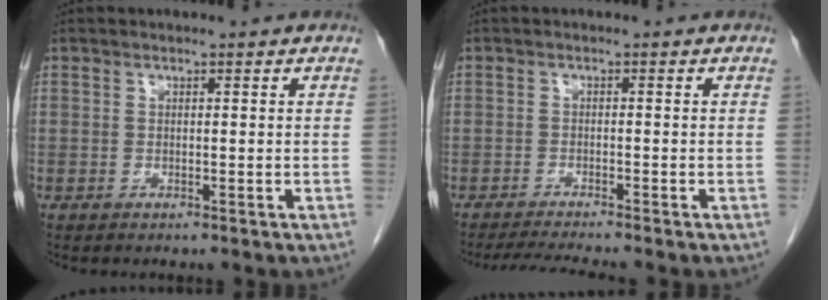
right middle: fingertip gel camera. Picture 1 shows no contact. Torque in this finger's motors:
{"motor_torque": [0.06, -0.05, 0.03, 0.01]}